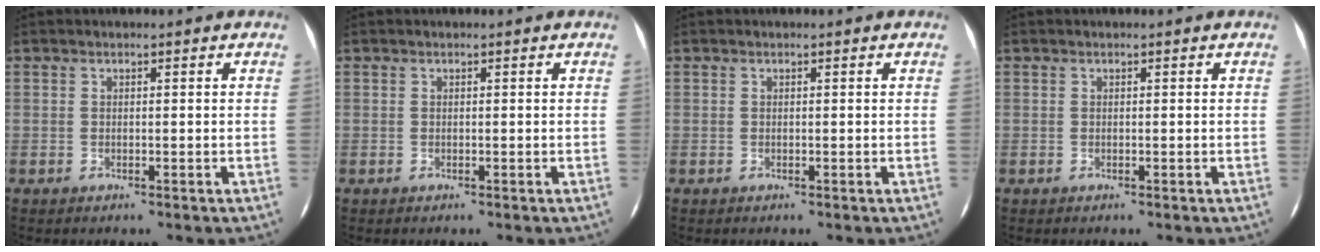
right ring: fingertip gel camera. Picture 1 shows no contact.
{"total": 0.0}
{"total": 0.0}
{"total": 0.0}